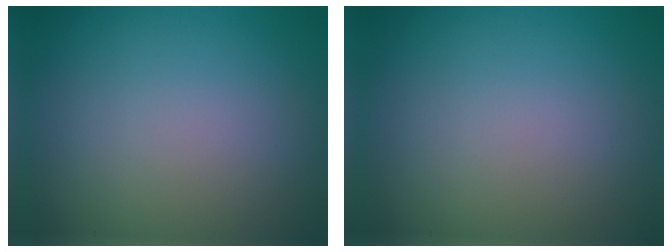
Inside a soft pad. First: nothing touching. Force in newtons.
{"total": 0.0}